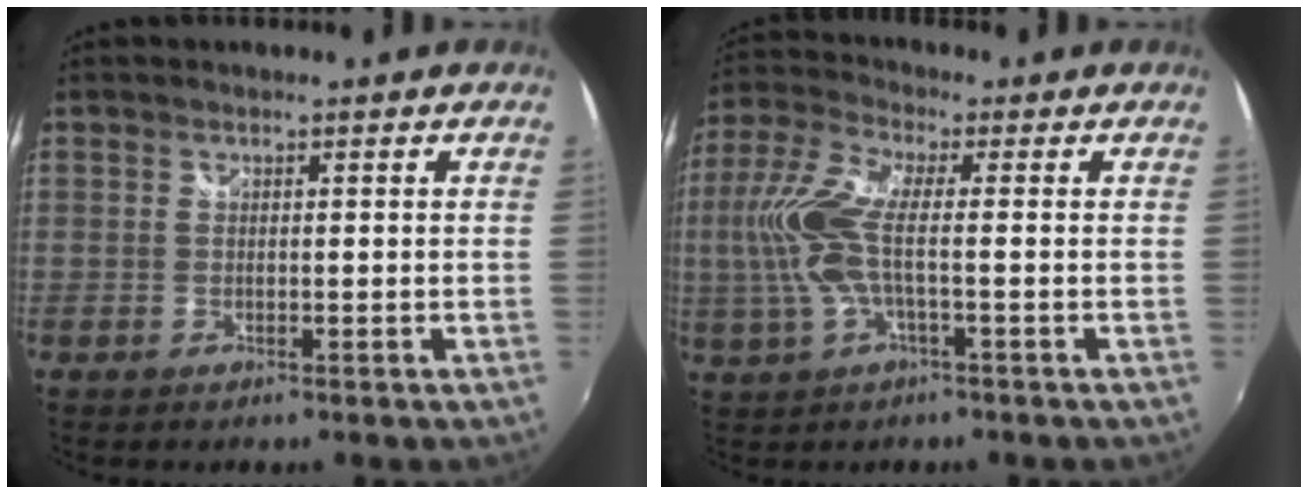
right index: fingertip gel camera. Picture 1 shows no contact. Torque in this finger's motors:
{"motor_torque": [1.02, -0.05, 0.47, 0.21]}